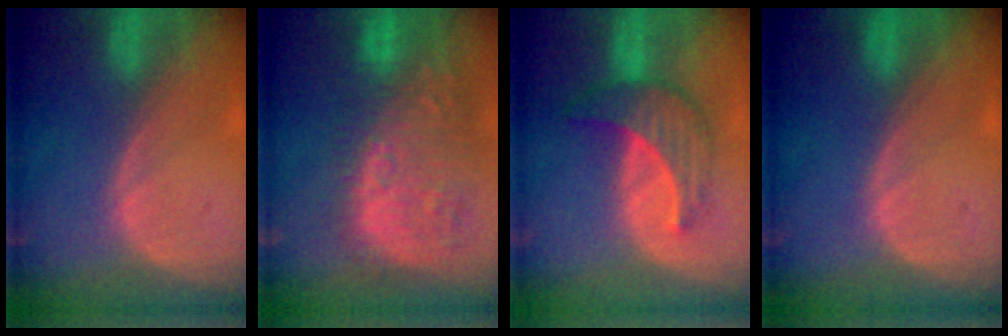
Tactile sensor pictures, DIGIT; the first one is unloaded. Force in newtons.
{"total": 12.9, "press": 11.7, "slide": 5.4}
{"total": 6.9, "press": 6.6, "slide": 2.0}
{"total": 0.0}